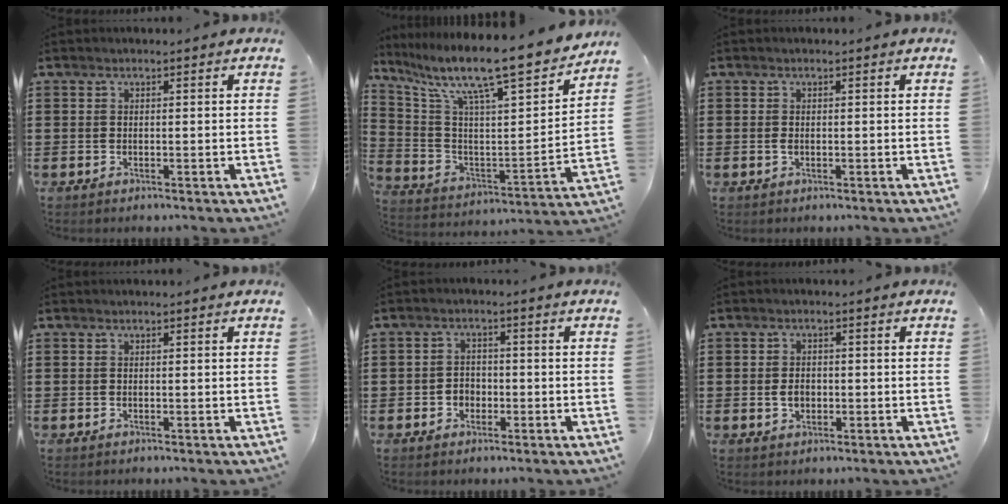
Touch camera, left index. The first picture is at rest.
{"total": 12.4, "force": [10.4, 1.2, 6.6], "torque": [-0.148, -0.083, 0.165]}
{"total": 0.7, "force": [-0.2, 0.4, 0.6], "torque": [-0.015, 0.000, -0.003]}
{"total": 0.0}
{"total": 2.3, "force": [-1.1, 1.9, 0.8], "torque": [-0.021, 0.004, -0.026]}
{"total": 2.2, "force": [-0.3, 1.5, 1.5], "torque": [-0.032, 0.005, -0.008]}